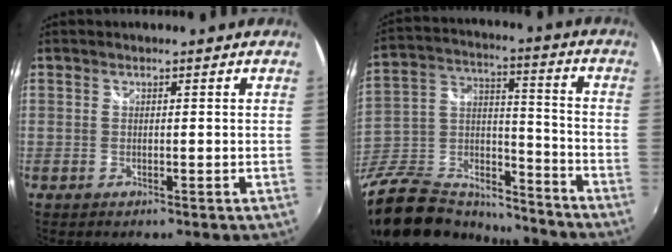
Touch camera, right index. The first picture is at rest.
{"total": 26.7, "force": [-19.7, 13.0, 12.4], "torque": [-0.287, 0.021, -0.311]}